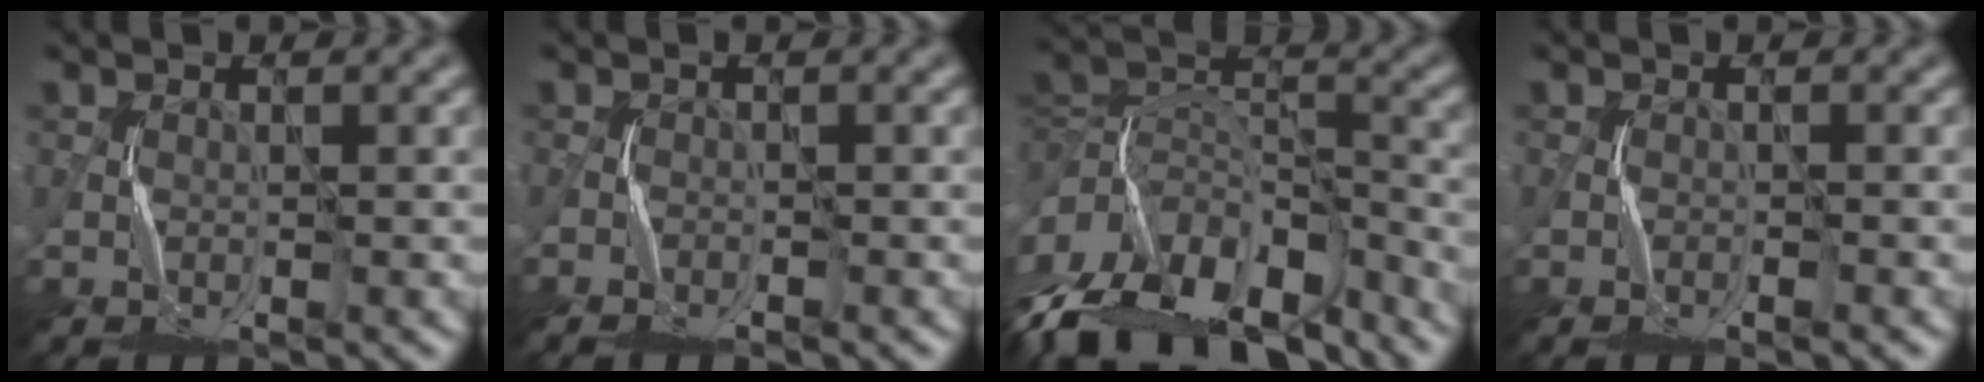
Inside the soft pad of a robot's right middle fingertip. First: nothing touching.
{"total": 0.9, "force": [-0.9, -0.1, 0.0], "torque": [-0.003, -0.002, -0.019]}
{"total": 17.3, "force": [-10.2, 10.3, 9.5], "torque": [-0.197, -0.016, -0.142]}
{"total": 0.6, "force": [-0.6, -0.1, 0.2], "torque": [-0.002, 0.003, -0.012]}